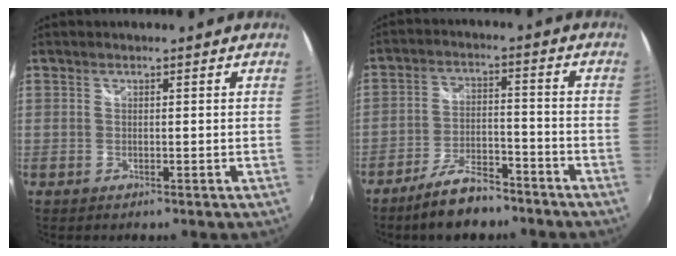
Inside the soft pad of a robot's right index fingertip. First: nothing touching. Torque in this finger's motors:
{"motor_torque": [0.90, -0.87, 0.27, 0.06]}